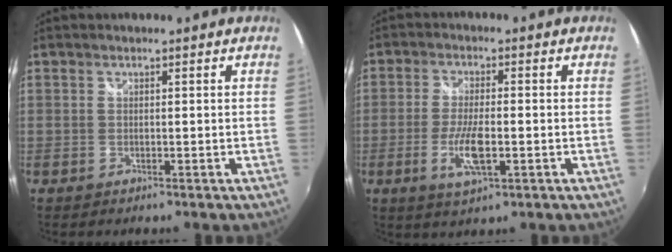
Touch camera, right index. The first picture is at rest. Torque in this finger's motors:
{"motor_torque": [0.84, 0.32, 0.45, 0.11]}